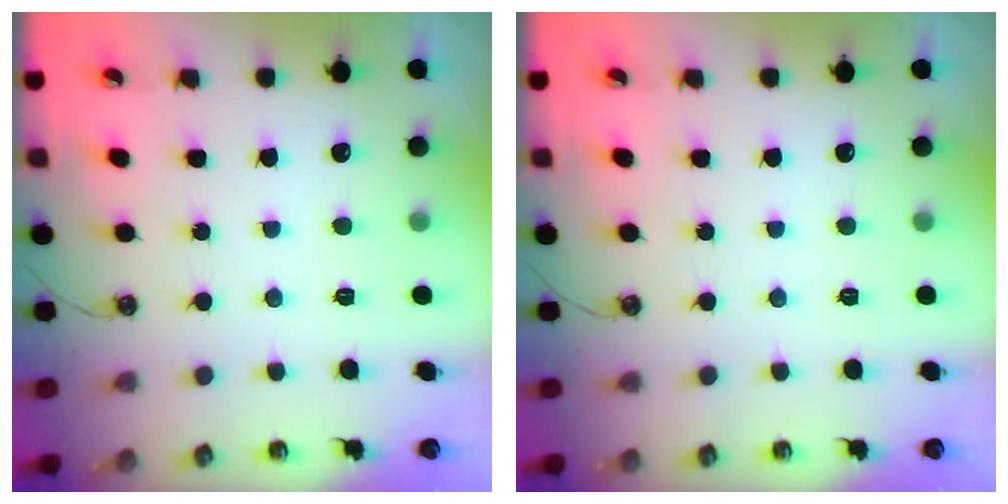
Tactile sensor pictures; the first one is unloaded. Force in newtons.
{"total": 0.0}